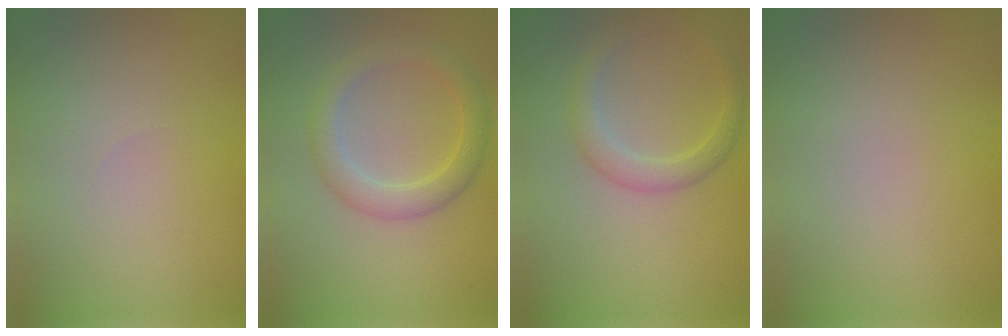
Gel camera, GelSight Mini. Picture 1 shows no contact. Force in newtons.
{"total": 3.2, "press": 3.2, "slide": 0.2}
{"total": 2.3, "press": 2.3, "slide": 0.2}
{"total": 0.0}